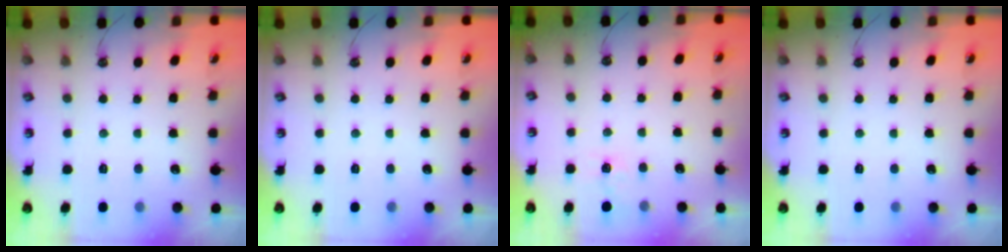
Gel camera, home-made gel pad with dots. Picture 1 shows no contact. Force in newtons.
{"total": 0.0}
{"total": 3.3, "press": 3.2, "slide": 0.6}
{"total": 0.0}